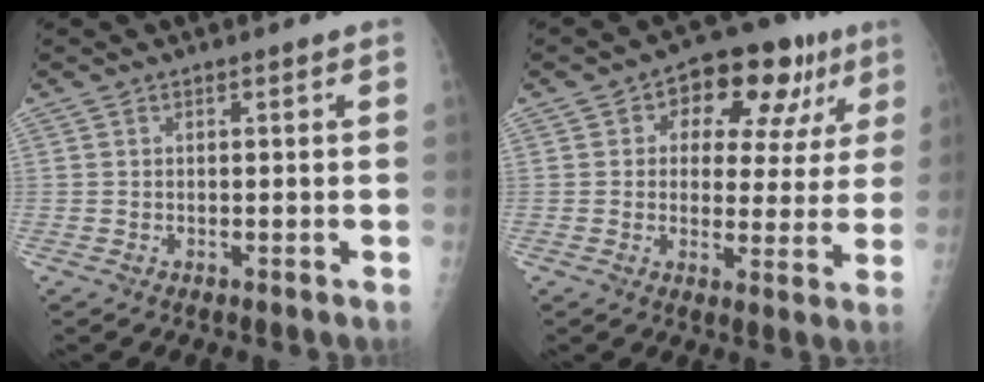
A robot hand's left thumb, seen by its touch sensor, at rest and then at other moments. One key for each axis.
{"total": 14.4, "fx": 6.0, "fy": 8.7, "fz": 9.8, "tx": -0.072, "ty": 0.006, "tz": 0.078}